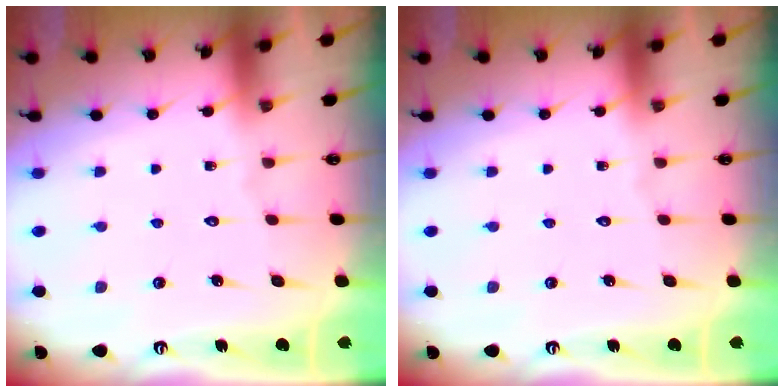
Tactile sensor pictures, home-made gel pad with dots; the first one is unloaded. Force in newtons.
{"total": 0.0}